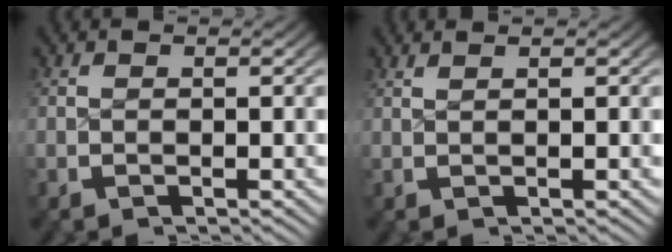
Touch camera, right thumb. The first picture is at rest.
{"total": 1.4, "force": [1.0, -0.3, 0.9], "torque": [-0.013, 0.006, 0.018]}